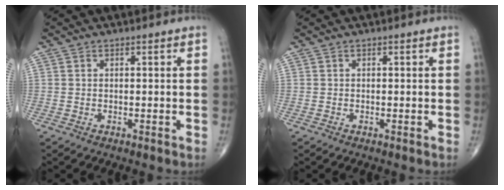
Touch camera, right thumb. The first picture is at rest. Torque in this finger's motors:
{"motor_torque": [-0.06, 0.06, -0.03, 0.03, 0.00]}